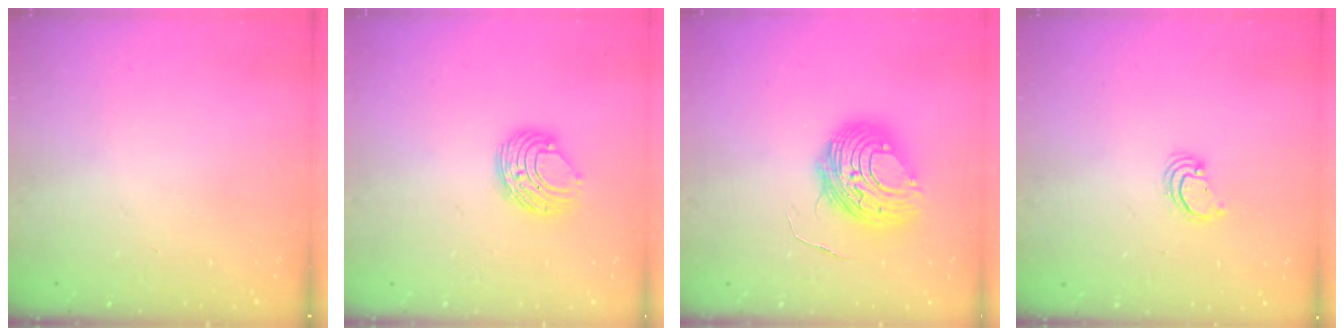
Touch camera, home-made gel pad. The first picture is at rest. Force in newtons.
{"total": 8.7, "press": 8.6, "slide": 0.7}
{"total": 10.7, "press": 10.6, "slide": 1.2}
{"total": 2.7, "press": 2.7, "slide": 0.1}